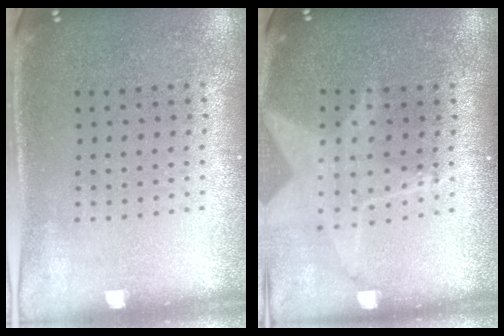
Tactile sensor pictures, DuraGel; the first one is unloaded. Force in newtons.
{"total": 1.8, "press": 1.5, "slide": 1.1}